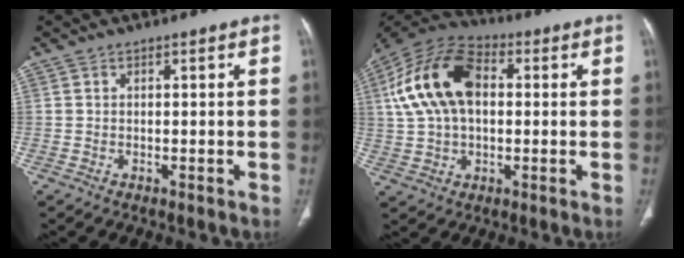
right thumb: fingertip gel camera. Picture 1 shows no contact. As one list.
[{"total": 17.1, "force": [2.9, 10.7, 13.0], "torque": [-0.244, 0.027, 0.046]}]